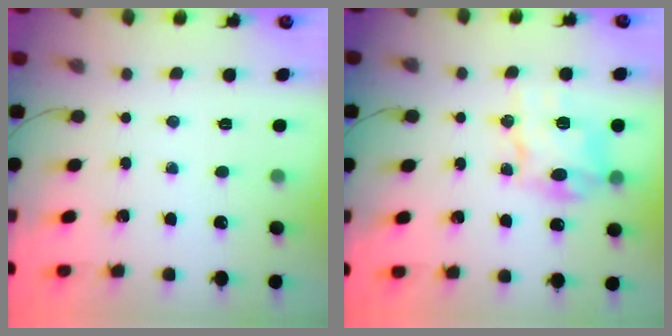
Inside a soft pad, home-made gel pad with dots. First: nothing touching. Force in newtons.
{"total": 11.1, "press": 11.1, "slide": 0.9}